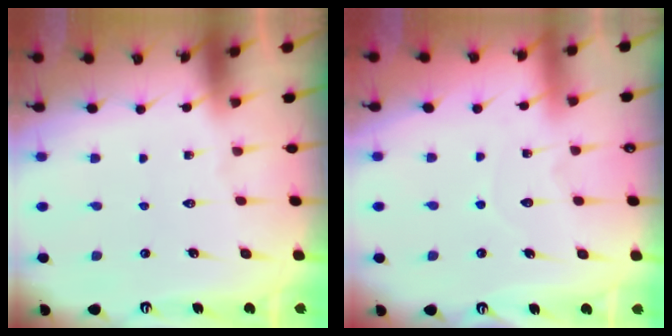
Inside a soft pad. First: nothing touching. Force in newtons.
{"total": 5.3, "press": 5.3, "slide": 0.3}